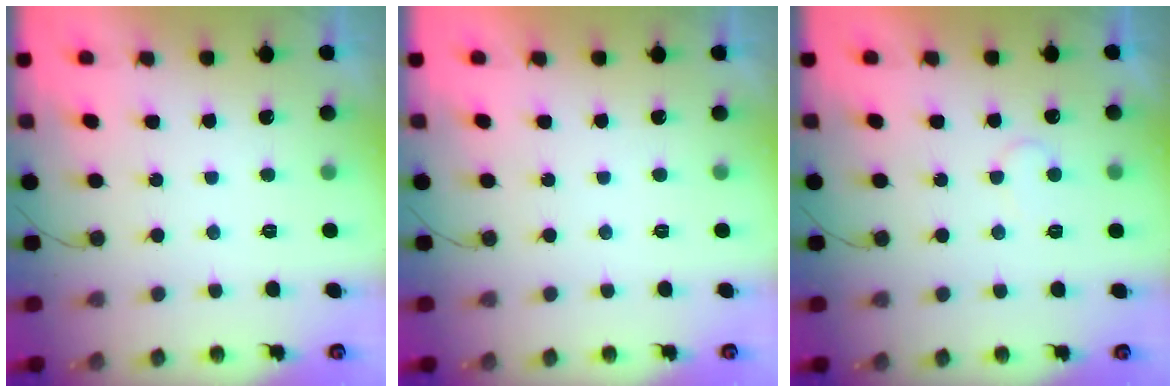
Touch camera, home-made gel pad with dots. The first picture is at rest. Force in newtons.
{"total": 1.7, "press": 1.7, "slide": 0.0}
{"total": 6.1, "press": 6.1, "slide": 0.4}